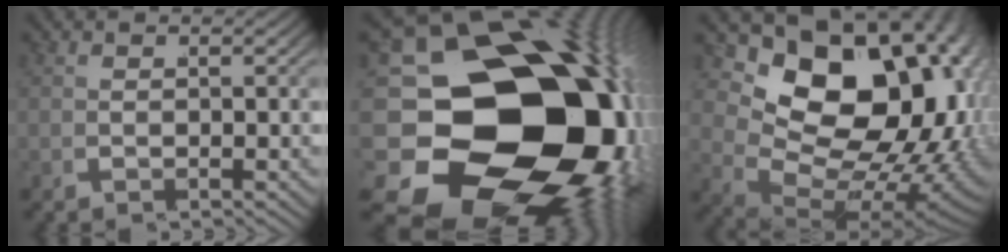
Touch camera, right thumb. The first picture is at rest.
{"total": 38.7, "force": [-3.9, 26.3, 28.2], "torque": [-0.451, -0.105, -0.024]}
{"total": 22.2, "force": [-0.4, 15.1, 16.3], "torque": [-0.280, -0.061, 0.021]}